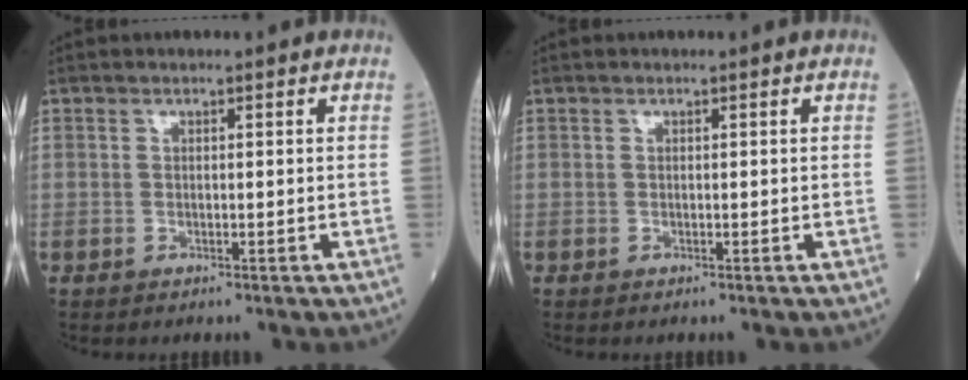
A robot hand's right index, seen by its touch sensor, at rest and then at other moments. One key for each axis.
{"total": 0.0}